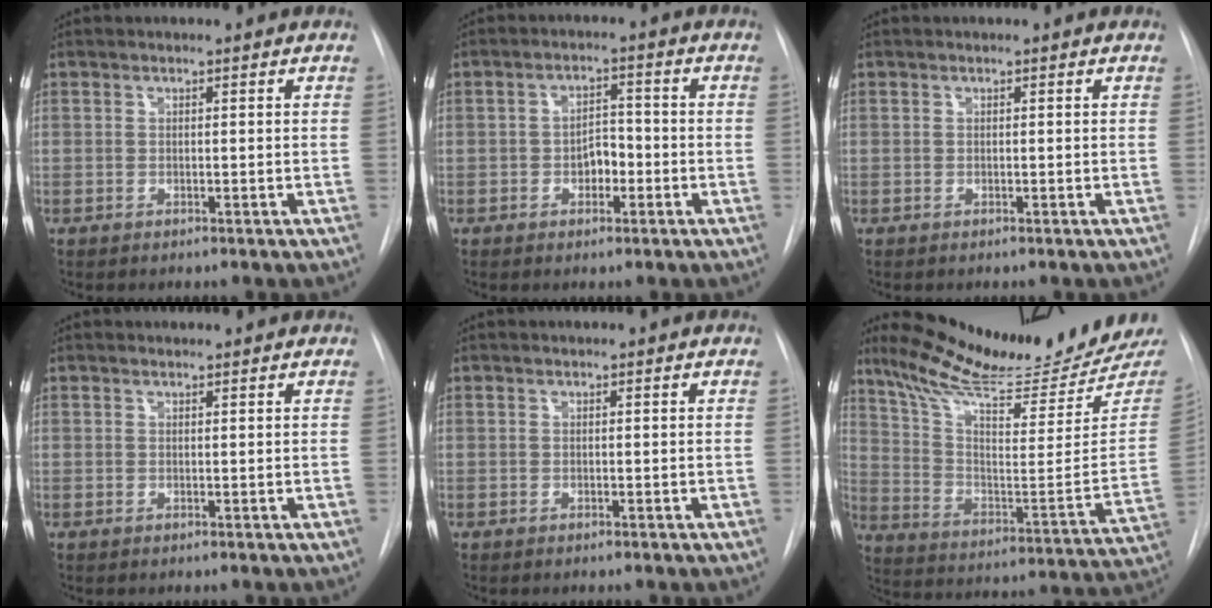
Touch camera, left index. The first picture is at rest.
{"total": 3.7, "force": [-1.6, 2.3, 2.5], "torque": [-0.035, 0.008, -0.025]}
{"total": 0.0}
{"total": 0.8, "force": [0.7, 0.2, 0.0], "torque": [-0.007, 0.007, 0.012]}
{"total": 0.0}
{"total": 23.8, "force": [21.5, 1.7, 10.0], "torque": [-0.165, -0.079, 0.315]}